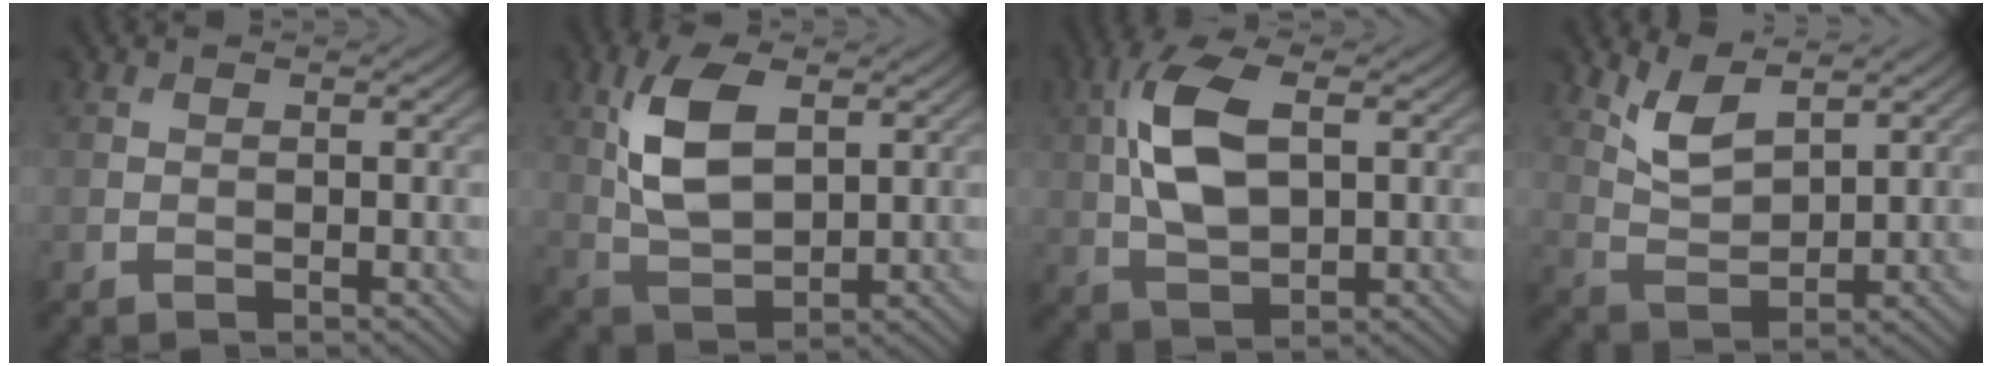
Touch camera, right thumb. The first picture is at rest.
{"total": 8.7, "force": [2.7, 4.4, 7.0], "torque": [-0.157, 0.004, 0.050]}
{"total": 9.5, "force": [1.6, 4.8, 8.0], "torque": [-0.181, 0.011, 0.027]}
{"total": 4.9, "force": [3.3, 1.7, 3.2], "torque": [-0.081, -0.005, 0.073]}